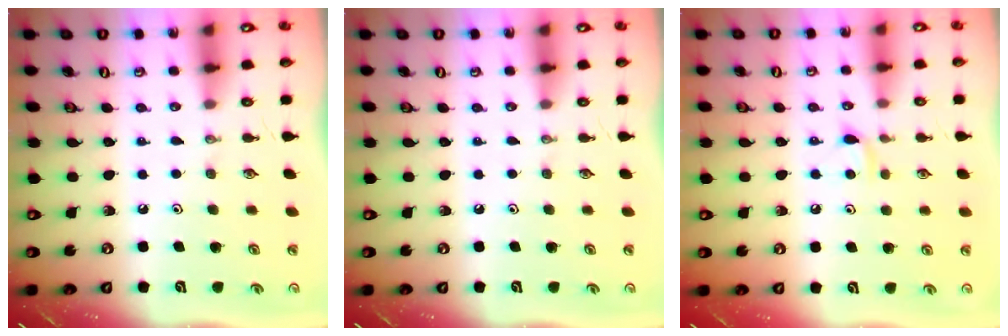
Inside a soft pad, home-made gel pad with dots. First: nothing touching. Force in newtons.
{"total": 0.0}
{"total": 6.0, "press": 6.0, "slide": 0.7}